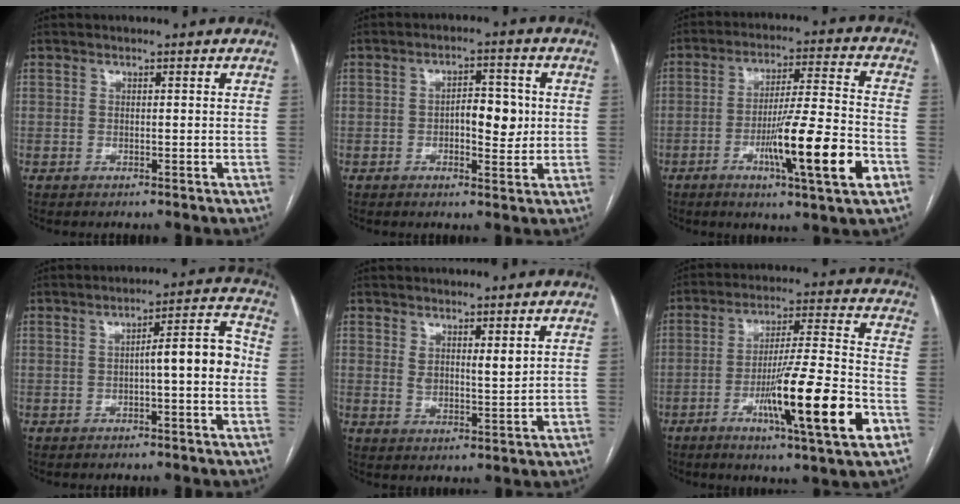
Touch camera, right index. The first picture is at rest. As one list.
[{"total": 5.8, "force": [-0.1, 2.5, 5.2], "torque": [-0.072, 0.008, -0.001]}, {"total": 15.3, "force": [-5.6, 0.1, 14.2], "torque": [-0.235, -0.013, -0.091]}, {"total": 7.1, "force": [-0.8, 1.0, 7.0], "torque": [-0.093, 0.026, -0.013]}, {"total": 3.8, "force": [2.3, 1.1, 2.9], "torque": [-0.055, -0.009, 0.044]}, {"total": 17.8, "force": [-6.6, 0.3, 16.5], "torque": [-0.260, -0.014, -0.105]}]